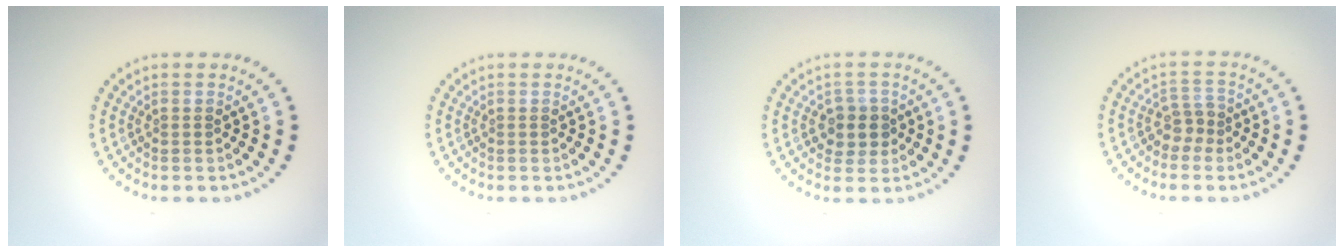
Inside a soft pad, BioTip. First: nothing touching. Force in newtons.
{"total": 0.0}
{"total": 2.5, "press": 2.4, "slide": 0.8}
{"total": 1.8, "press": 1.3, "slide": 1.3}